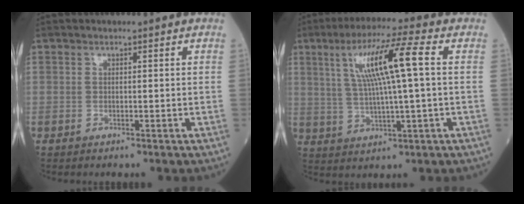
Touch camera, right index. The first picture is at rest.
{"total": 10.8, "force": [2.6, -0.1, 10.5], "torque": [-0.196, 0.016, 0.048]}